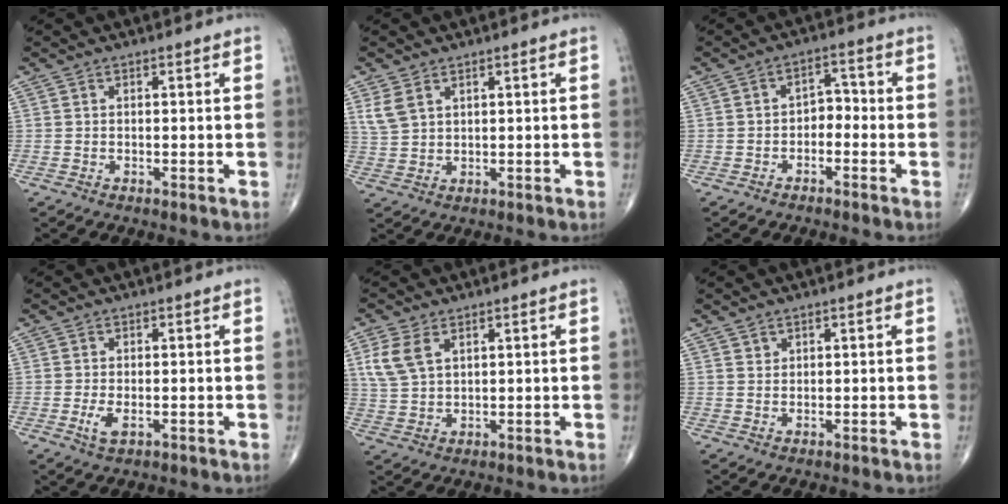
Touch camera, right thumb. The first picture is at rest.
{"total": 3.9, "force": [2.1, 2.4, 2.3], "torque": [-0.046, -0.004, 0.054]}
{"total": 3.7, "force": [-1.6, 2.6, 2.2], "torque": [-0.017, 0.030, -0.037]}
{"total": 2.9, "force": [-0.8, 1.3, 2.4], "torque": [-0.053, -0.006, -0.014]}
{"total": 6.4, "force": [2.7, 3.8, 4.4], "torque": [-0.097, -0.001, 0.061]}
{"total": 1.0, "force": [0.7, 0.7, 0.1], "torque": [0.011, -0.004, 0.010]}